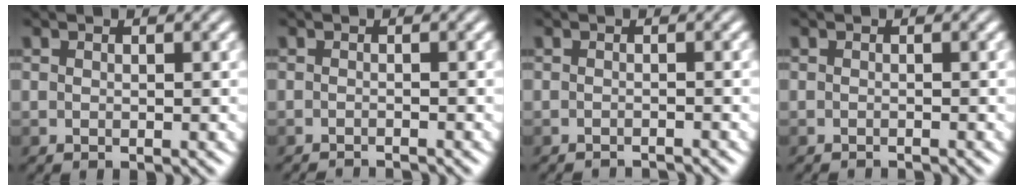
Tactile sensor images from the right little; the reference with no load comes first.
{"total": 2.5, "force": [-2.3, 0.3, 0.8], "torque": [-0.007, -0.002, -0.038]}
{"total": 2.6, "force": [-2.5, 0.2, 0.6], "torque": [-0.002, -0.001, -0.039]}
{"total": 1.5, "force": [-1.4, 0.3, 0.5], "torque": [0.008, -0.002, -0.023]}